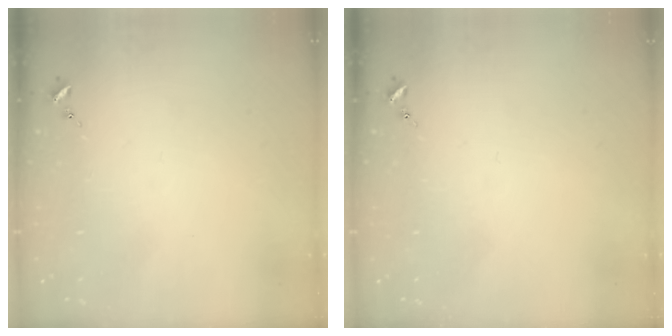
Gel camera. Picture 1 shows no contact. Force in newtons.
{"total": 0.0}